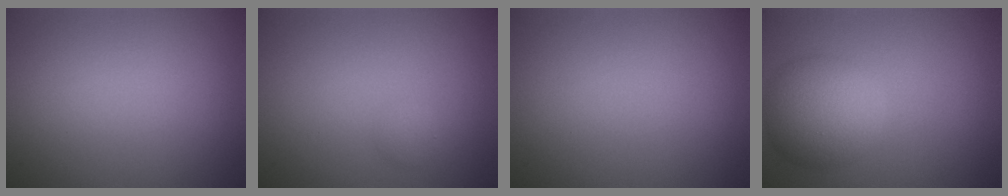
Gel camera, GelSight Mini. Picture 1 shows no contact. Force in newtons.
{"total": 0.8, "press": 0.8, "slide": 0.1}
{"total": 0.0}
{"total": 5.5, "press": 5.5, "slide": 0.2}